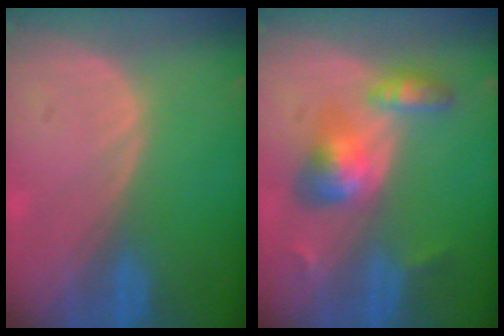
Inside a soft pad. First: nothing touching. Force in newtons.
{"total": 6.2, "press": 6.1, "slide": 1.0}